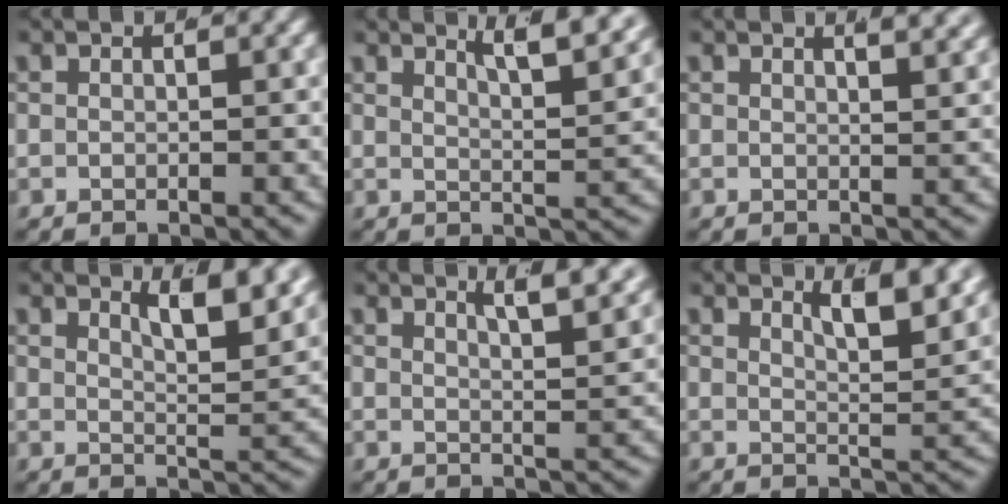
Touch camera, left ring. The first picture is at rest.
{"total": 5.0, "force": [3.6, 0.4, 3.4], "torque": [-0.040, -0.008, 0.060]}
{"total": 2.3, "force": [1.8, -0.1, 1.5], "torque": [-0.014, -0.004, 0.030]}
{"total": 5.2, "force": [3.6, 0.7, 3.7], "torque": [-0.049, -0.015, 0.062]}
{"total": 4.4, "force": [3.2, 0.2, 3.1], "torque": [-0.034, -0.006, 0.054]}
{"total": 4.6, "force": [3.3, 0.4, 3.2], "torque": [-0.043, -0.015, 0.057]}